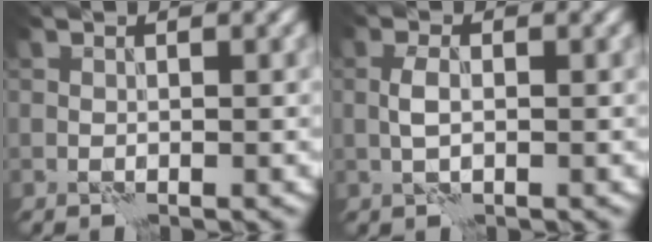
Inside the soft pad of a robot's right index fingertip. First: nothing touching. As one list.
[{"total": 1.8, "force": [-0.2, 0.8, 1.6], "torque": [-0.034, 0.005, -0.008]}]